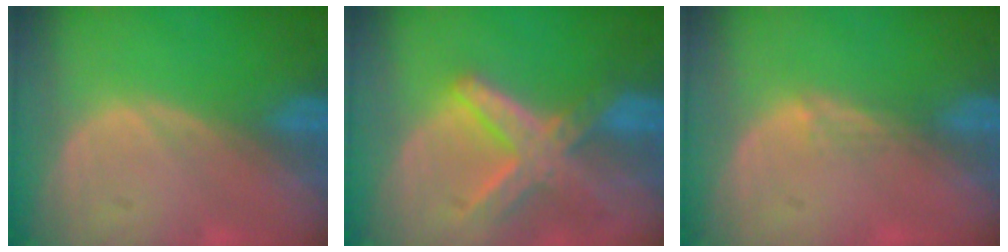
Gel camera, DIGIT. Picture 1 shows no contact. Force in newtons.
{"total": 8.2, "press": 7.1, "slide": 4.1}
{"total": 1.5, "press": 1.0, "slide": 1.0}